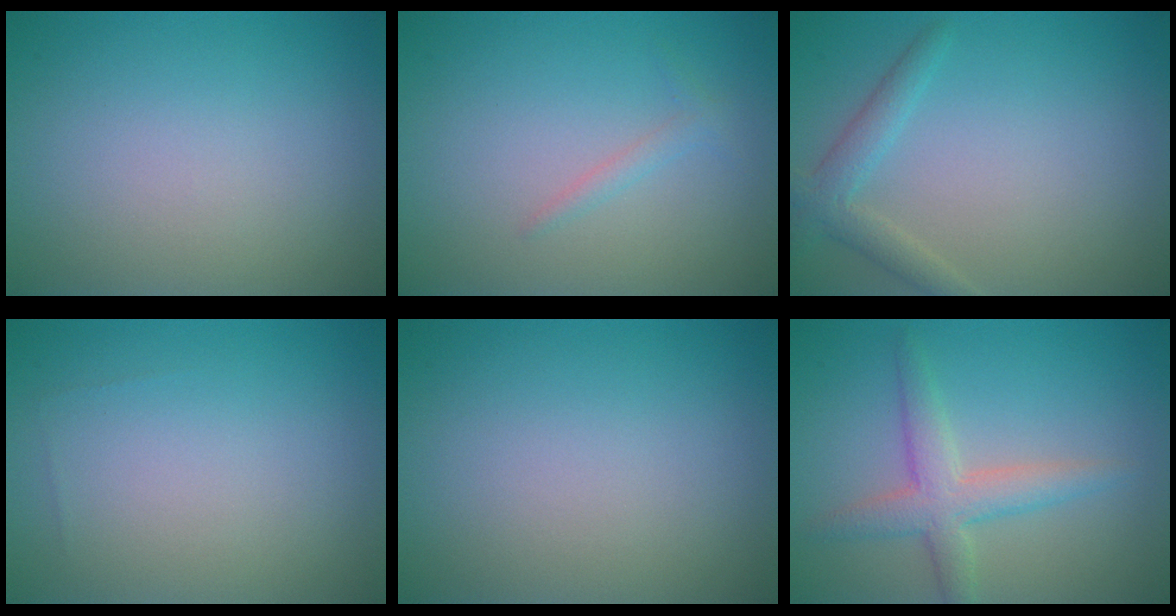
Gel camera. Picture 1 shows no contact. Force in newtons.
{"total": 1.0, "press": 1.0, "slide": 0.1}
{"total": 2.4, "press": 2.4, "slide": 0.1}
{"total": 0.0}
{"total": 0.0}
{"total": 3.6, "press": 3.6, "slide": 0.3}